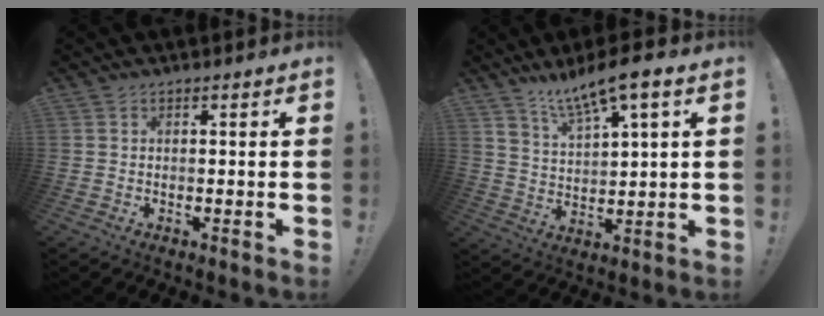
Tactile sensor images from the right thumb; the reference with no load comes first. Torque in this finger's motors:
{"motor_torque": [-0.65, 0.73, 0.04, 0.40, 0.07]}